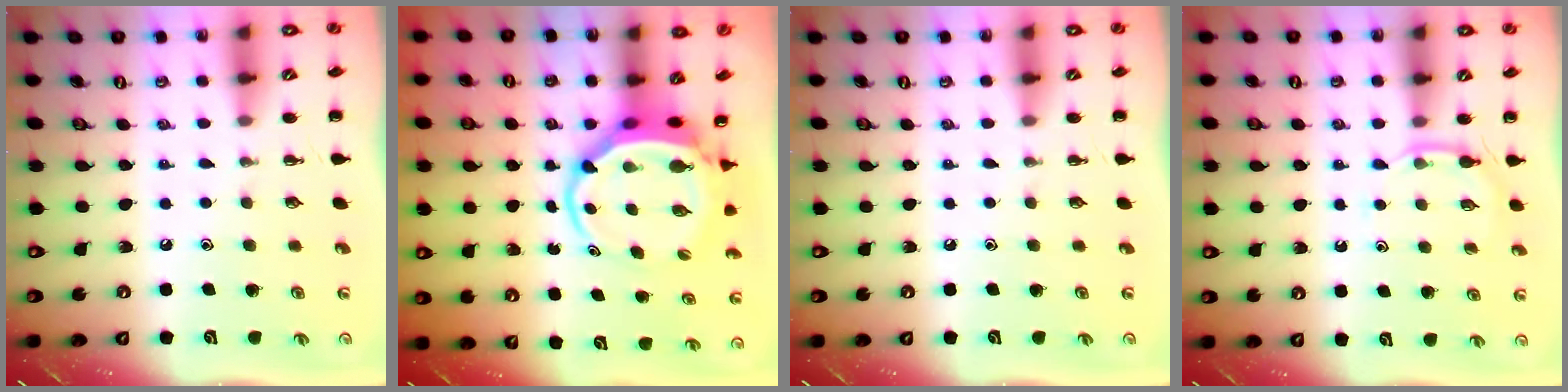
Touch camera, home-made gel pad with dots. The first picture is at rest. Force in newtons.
{"total": 6.3, "press": 6.2, "slide": 1.5}
{"total": 0.0}
{"total": 5.0, "press": 4.8, "slide": 1.4}